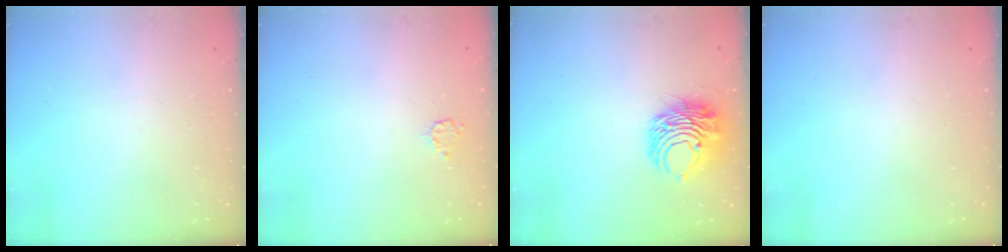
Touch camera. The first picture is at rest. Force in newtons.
{"total": 3.3, "press": 3.2, "slide": 0.3}
{"total": 10.2, "press": 10.1, "slide": 1.4}
{"total": 0.0}